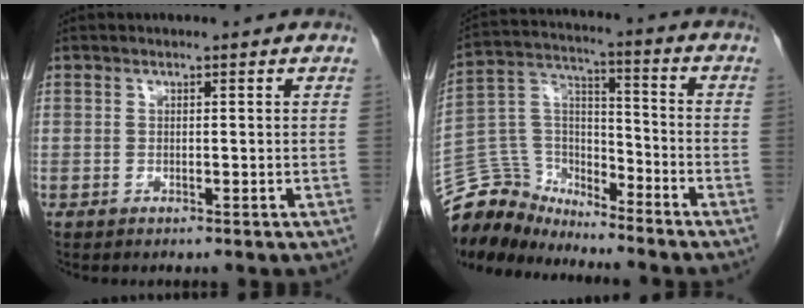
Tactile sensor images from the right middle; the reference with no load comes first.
{"total": 12.3, "force": [-12.0, 2.6, 1.0], "torque": [-0.027, 0.043, -0.234]}